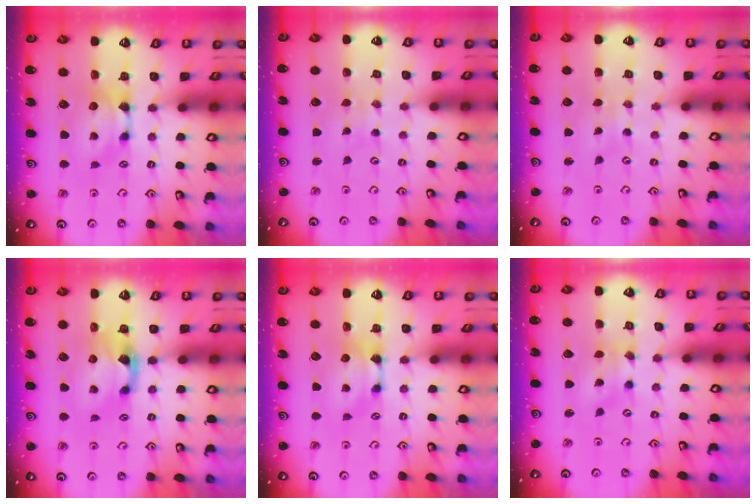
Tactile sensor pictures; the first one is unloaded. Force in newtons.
{"total": 5.7, "press": 5.7, "slide": 0.2}
{"total": 4.7, "press": 4.7, "slide": 0.2}
{"total": 1.5, "press": 1.2, "slide": 0.9}
{"total": 0.0}
{"total": 1.7, "press": 1.3, "slide": 1.0}